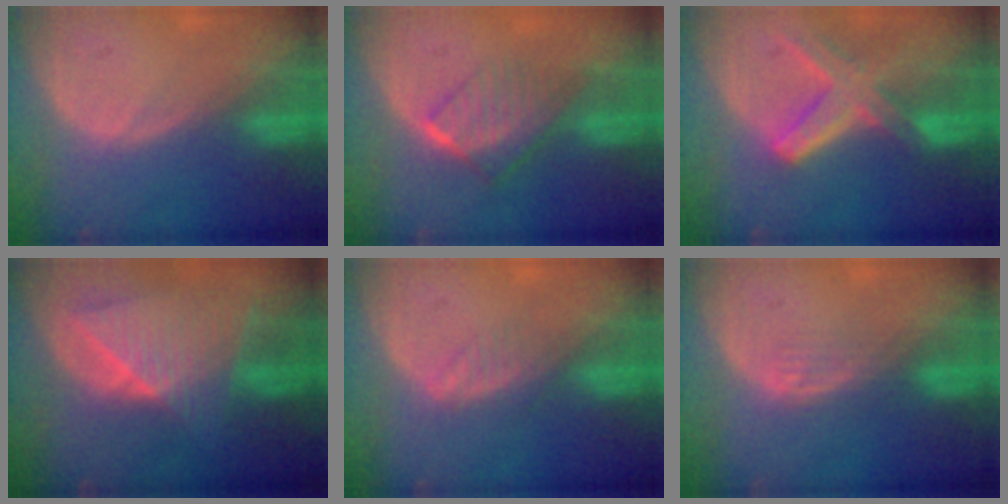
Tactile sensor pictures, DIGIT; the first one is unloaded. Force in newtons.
{"total": 6.4, "press": 5.8, "slide": 2.8}
{"total": 8.2, "press": 7.3, "slide": 3.9}
{"total": 9.0, "press": 8.0, "slide": 4.2}
{"total": 2.3, "press": 2.3, "slide": 0.1}
{"total": 2.4, "press": 2.3, "slide": 0.4}